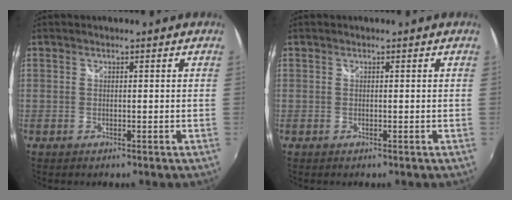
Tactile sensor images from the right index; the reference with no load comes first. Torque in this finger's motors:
{"motor_torque": [-0.02, 0.01, 0.02, 0.00]}